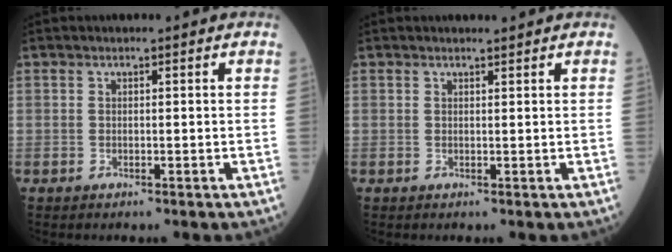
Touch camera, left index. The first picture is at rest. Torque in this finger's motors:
{"motor_torque": [0.03, 0.12, -0.03, 0.01]}